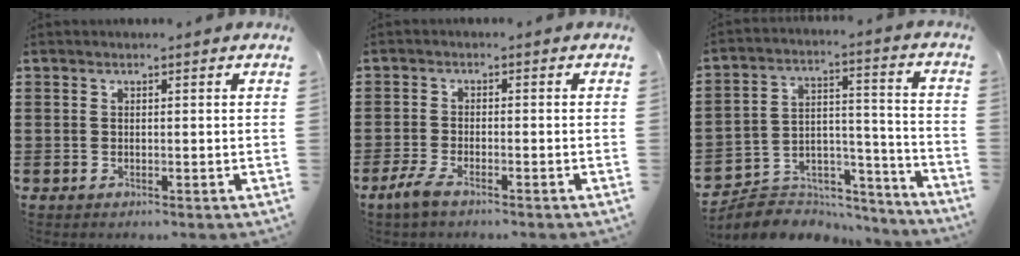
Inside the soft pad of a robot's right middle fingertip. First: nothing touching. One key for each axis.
{"total": 3.0, "fx": -2.1, "fy": 0.7, "fz": 2.1, "tx": -0.056, "ty": -0.004, "tz": -0.046}
{"total": 5.6, "fx": -4.9, "fy": 2.7, "fz": -0.1, "tx": -0.007, "ty": 0.008, "tz": -0.099}